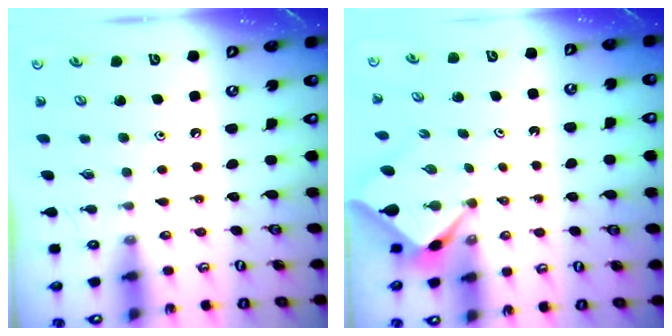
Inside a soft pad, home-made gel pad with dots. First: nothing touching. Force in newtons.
{"total": 2.6, "press": 2.6, "slide": 0.3}